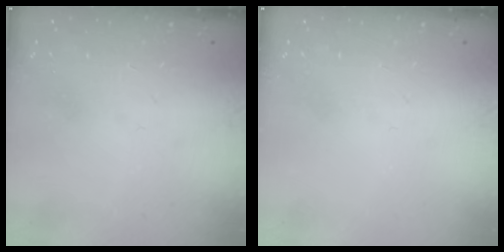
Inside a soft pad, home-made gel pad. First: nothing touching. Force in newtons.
{"total": 0.0}